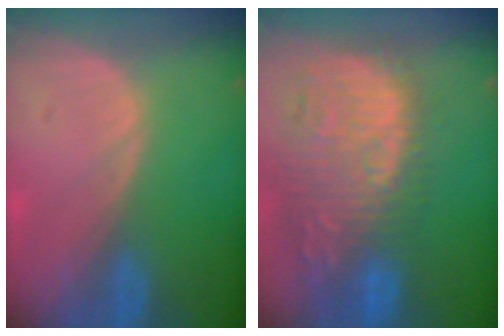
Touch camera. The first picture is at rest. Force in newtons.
{"total": 13.5, "press": 12.1, "slide": 5.9}